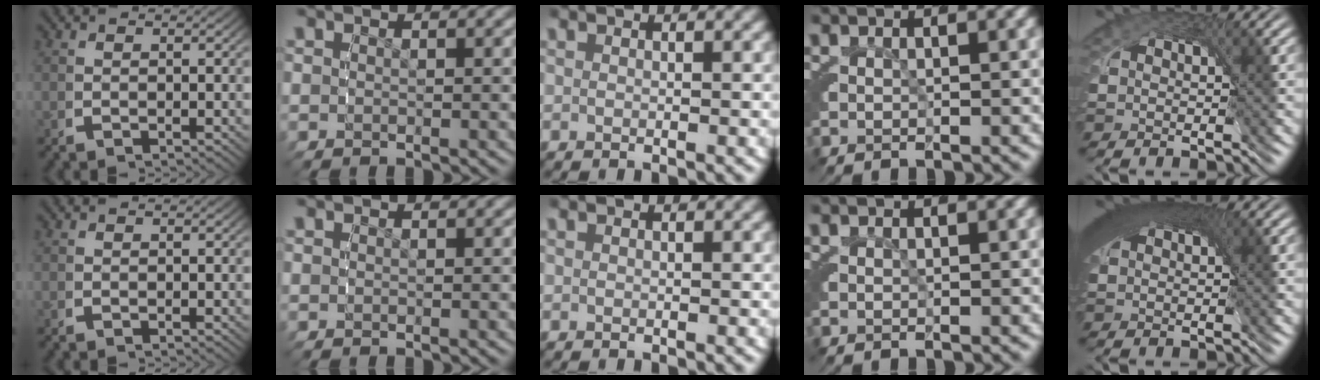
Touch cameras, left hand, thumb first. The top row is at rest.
{"little": {"total": 8.0, "force": [3.1, 4.0, 6.2], "torque": [-0.098, 0.020, 0.032]}}